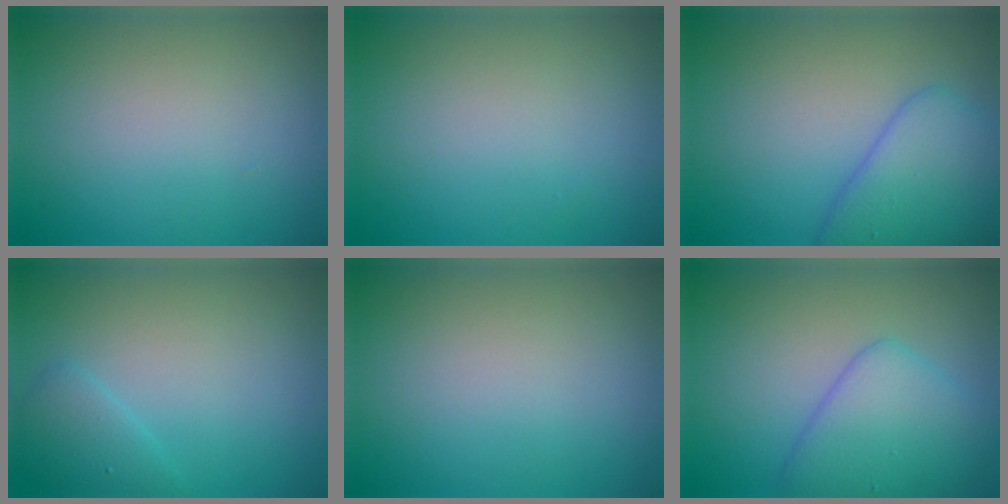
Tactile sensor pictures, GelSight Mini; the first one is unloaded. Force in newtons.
{"total": 0.0}
{"total": 4.8, "press": 4.8, "slide": 0.2}
{"total": 1.8, "press": 1.8, "slide": 0.1}
{"total": 0.0}
{"total": 4.8, "press": 4.8, "slide": 0.1}